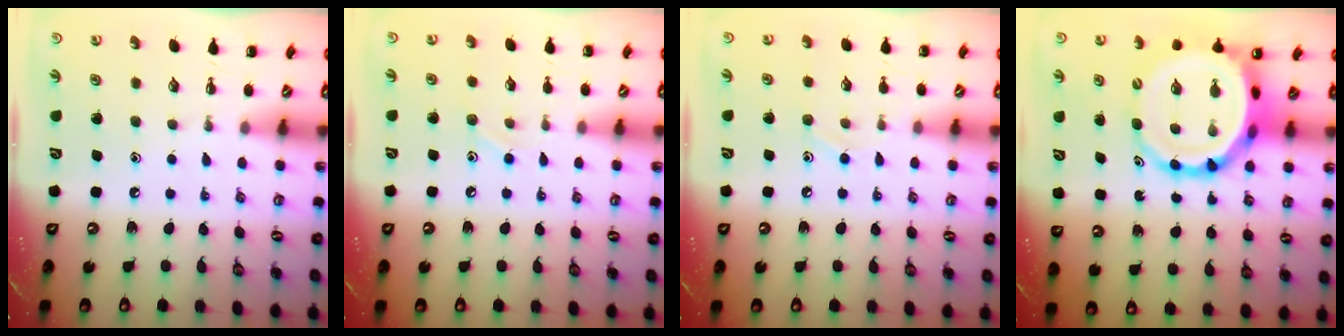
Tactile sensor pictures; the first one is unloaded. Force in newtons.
{"total": 5.5, "press": 5.3, "slide": 1.5}
{"total": 8.3, "press": 7.9, "slide": 2.7}
{"total": 13.7, "press": 13.2, "slide": 3.7}